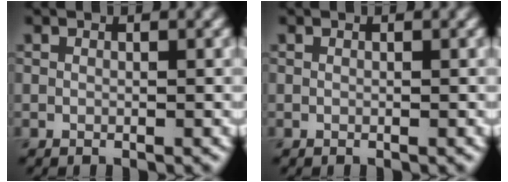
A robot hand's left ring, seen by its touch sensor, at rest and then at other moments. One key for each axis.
{"total": 0.0}